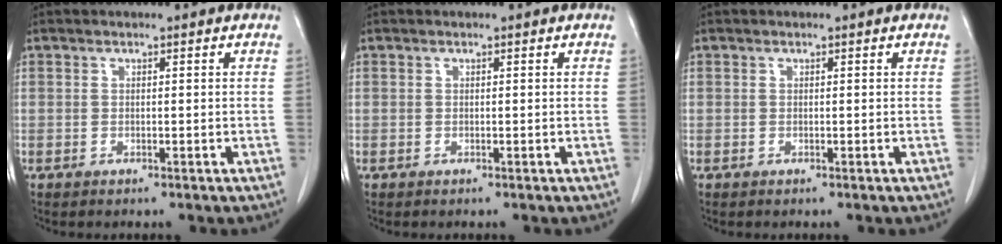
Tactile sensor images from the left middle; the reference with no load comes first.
{"total": 0.0}
{"total": 0.0}